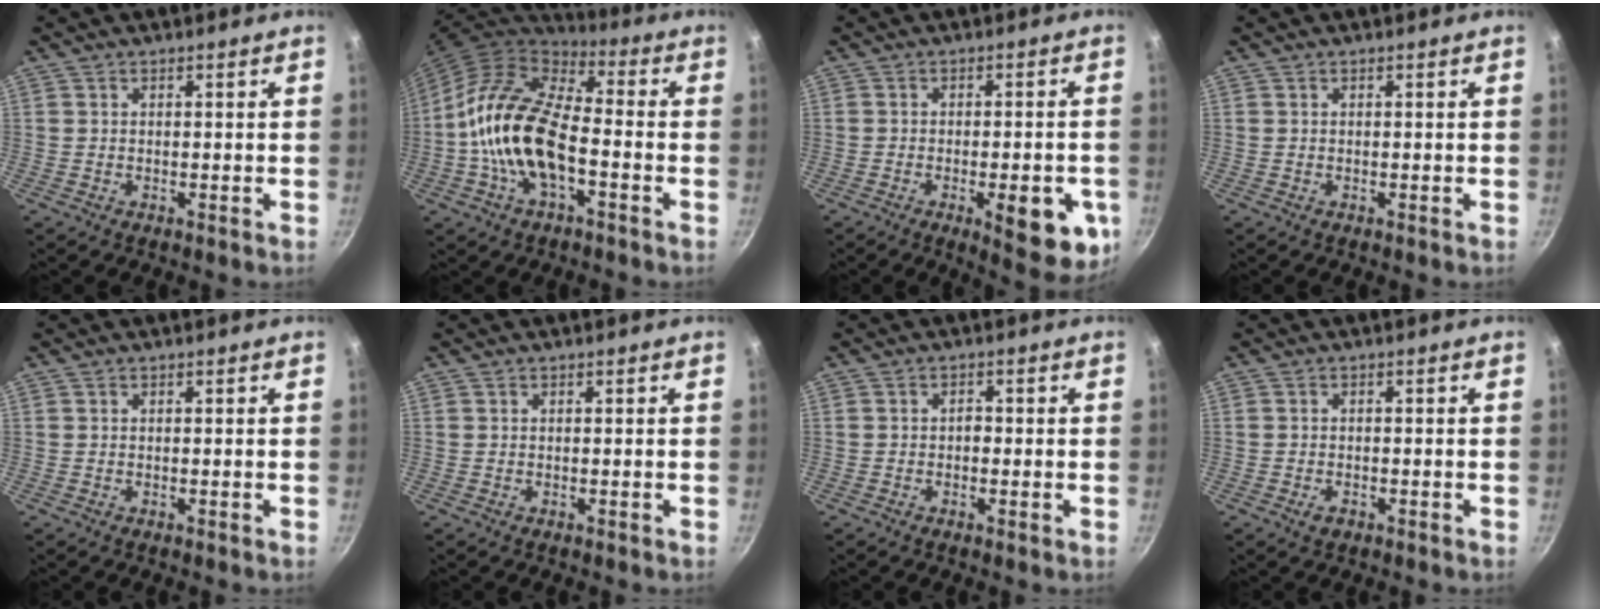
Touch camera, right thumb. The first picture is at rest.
{"total": 18.7, "force": [-3.7, 9.8, 15.6], "torque": [-0.270, 0.039, -0.083]}
{"total": 13.0, "force": [-4.3, 4.7, 11.3], "torque": [-0.108, 0.006, -0.051]}
{"total": 0.0}
{"total": 0.0}
{"total": 0.0}
{"total": 1.6, "force": [-0.3, 1.1, 1.2], "torque": [-0.019, 0.003, -0.008]}
{"total": 1.8, "force": [-1.0, 1.2, 1.0], "torque": [-0.016, 0.006, -0.016]}